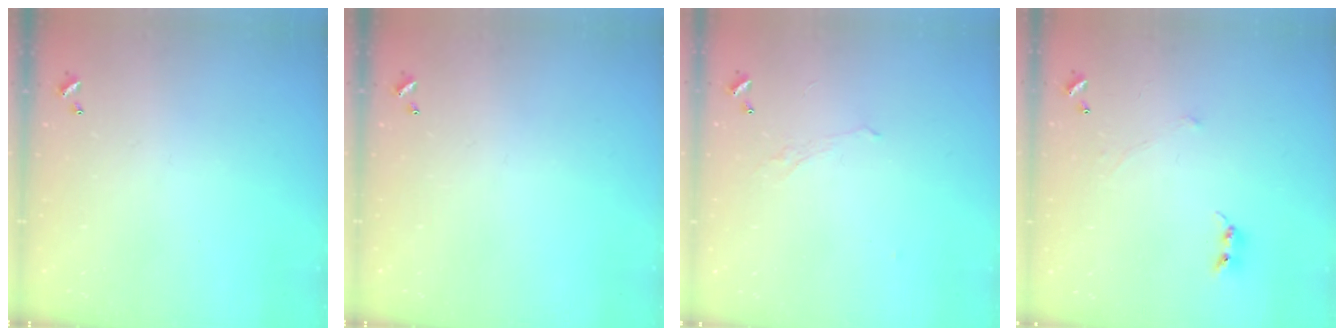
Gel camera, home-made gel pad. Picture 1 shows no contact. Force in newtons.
{"total": 0.0}
{"total": 0.7, "press": 0.4, "slide": 0.6}
{"total": 1.5, "press": 1.4, "slide": 0.6}